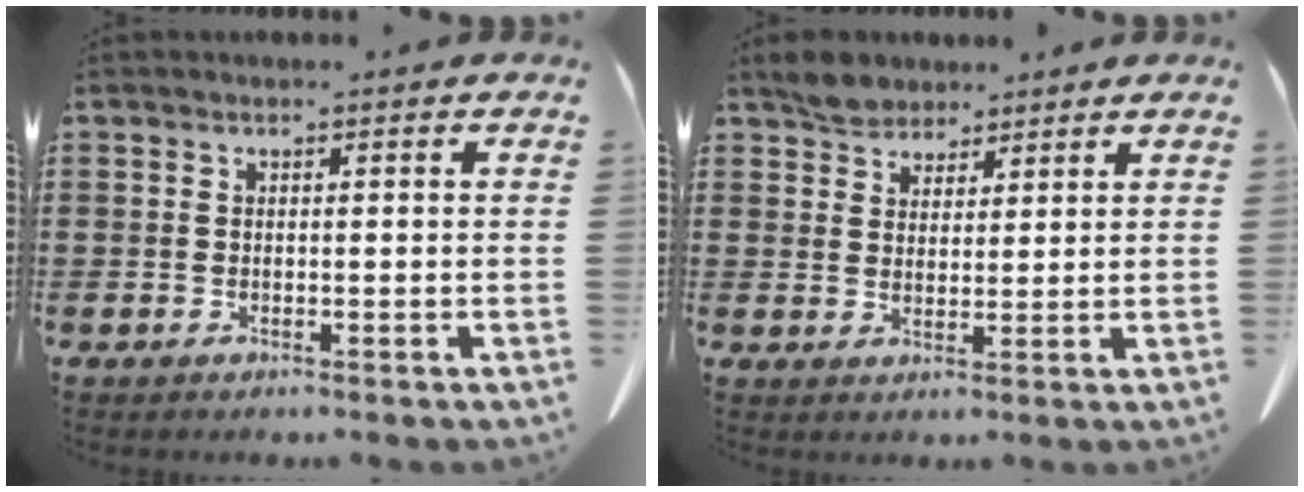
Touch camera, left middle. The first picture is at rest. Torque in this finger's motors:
{"motor_torque": [0.09, -0.06, 0.12, 0.02]}